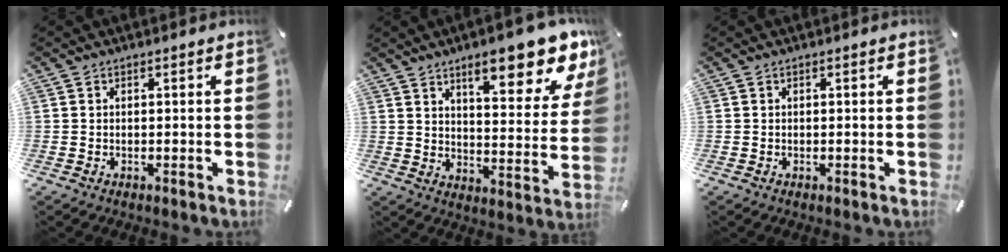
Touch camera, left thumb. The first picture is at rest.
{"total": 16.0, "force": [10.9, 5.2, 10.4], "torque": [-0.142, -0.070, 0.176]}
{"total": 0.0}